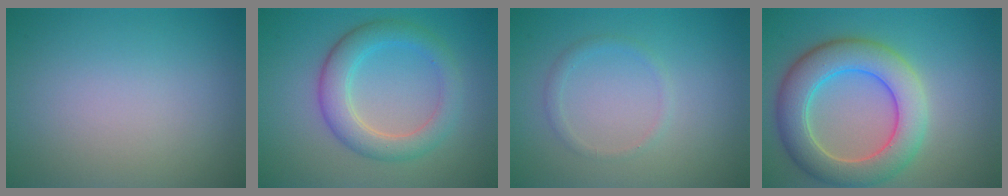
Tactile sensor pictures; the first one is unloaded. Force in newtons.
{"total": 4.5, "press": 4.4, "slide": 0.4}
{"total": 1.1, "press": 1.1, "slide": 0.0}
{"total": 7.4, "press": 7.4, "slide": 0.5}